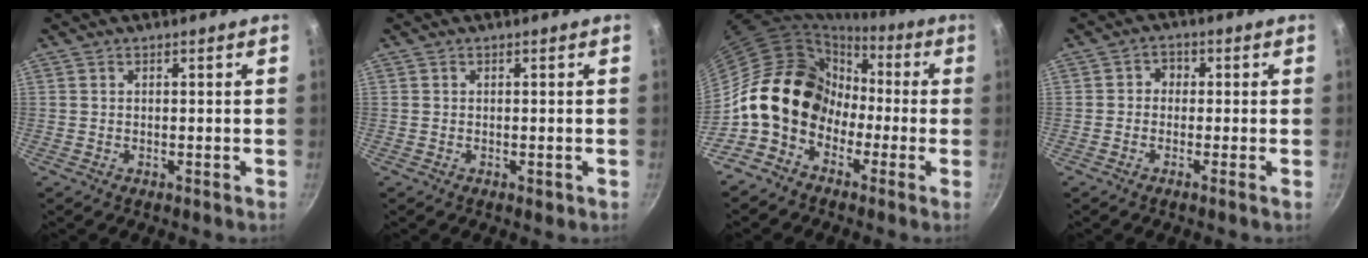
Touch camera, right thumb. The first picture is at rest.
{"total": 1.0, "force": [-0.4, 0.6, 0.8], "torque": [-0.011, 0.000, -0.006]}
{"total": 14.2, "force": [-2.1, 11.6, 7.9], "torque": [-0.079, 0.049, -0.046]}
{"total": 2.2, "force": [-0.5, 1.6, 1.4], "torque": [-0.023, 0.015, -0.019]}